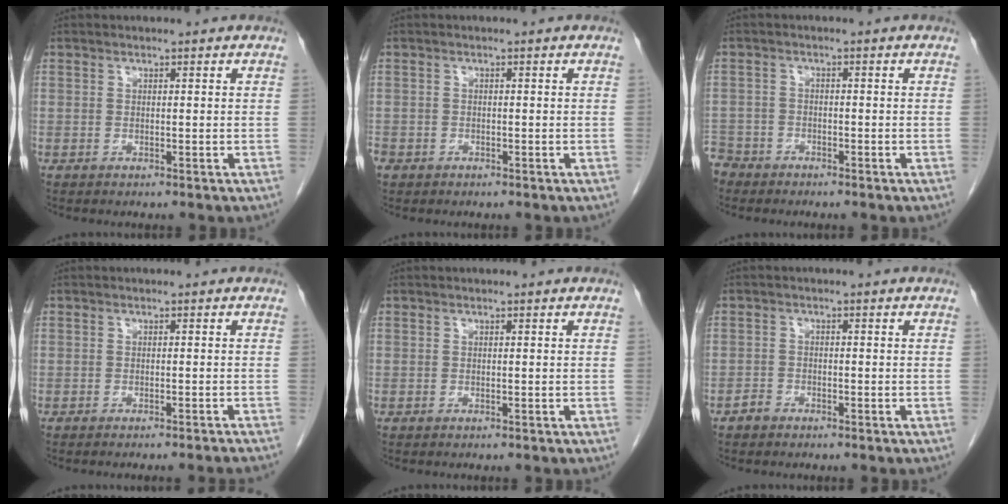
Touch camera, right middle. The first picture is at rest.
{"total": 2.7, "force": [-1.7, 1.9, 0.7], "torque": [-0.020, 0.000, -0.033]}
{"total": 4.4, "force": [-3.8, 2.2, -0.3], "torque": [0.007, 0.000, -0.078]}
{"total": 6.4, "force": [-5.9, -1.0, 2.2], "torque": [-0.010, -0.013, -0.071]}
{"total": 0.0}
{"total": 1.5, "force": [-1.2, 0.8, 0.2], "torque": [-0.007, 0.004, -0.023]}